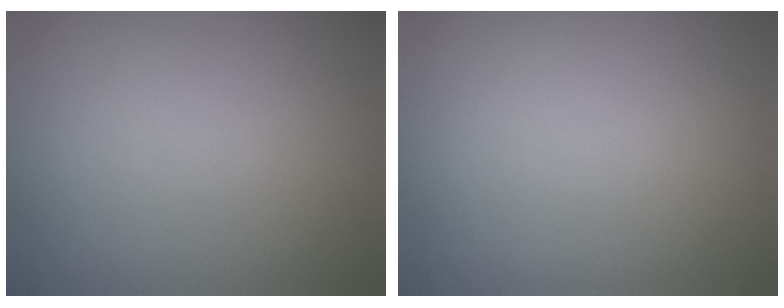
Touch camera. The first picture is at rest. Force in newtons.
{"total": 0.0}